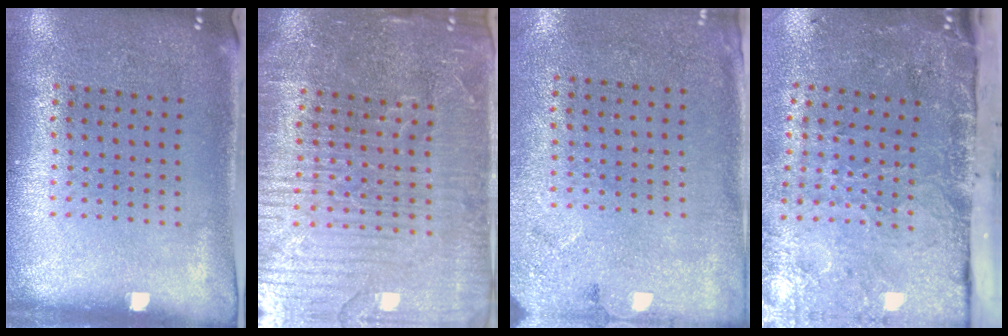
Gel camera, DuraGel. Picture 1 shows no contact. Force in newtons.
{"total": 5.1, "press": 4.7, "slide": 2.0}
{"total": 2.7, "press": 2.2, "slide": 1.6}
{"total": 4.9, "press": 3.6, "slide": 3.3}